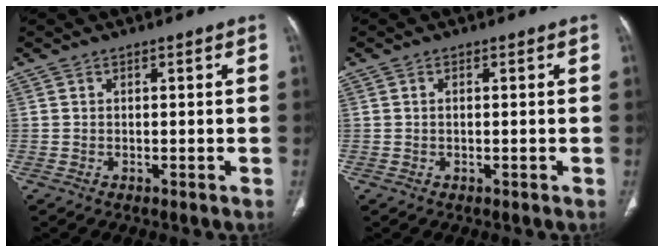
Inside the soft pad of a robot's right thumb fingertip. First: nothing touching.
{"total": 0.5, "force": [0.0, 0.1, 0.5], "torque": [-0.013, 0.000, -0.001]}